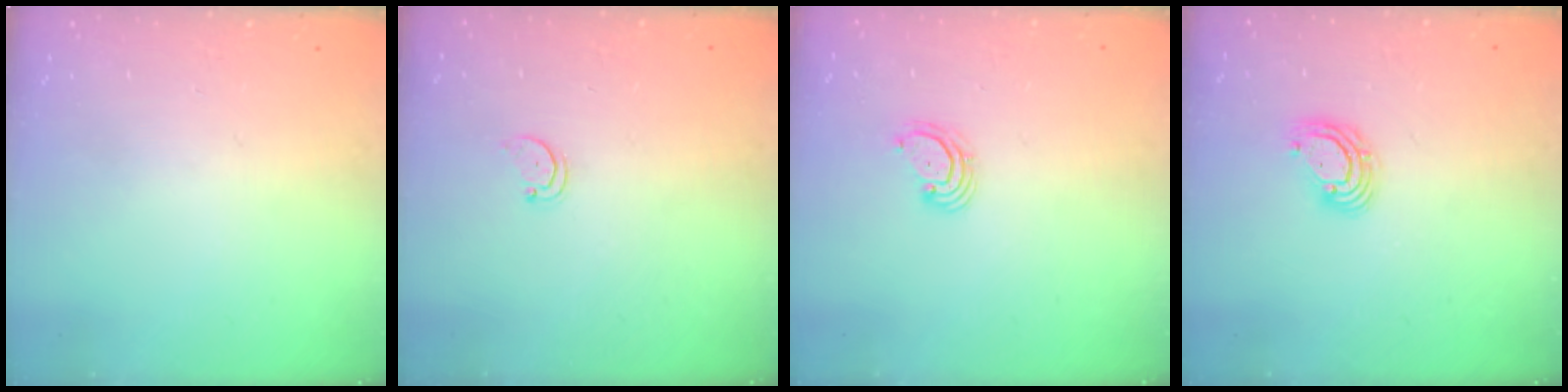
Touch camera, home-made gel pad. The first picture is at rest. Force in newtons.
{"total": 1.5, "press": 1.5, "slide": 0.3}
{"total": 2.8, "press": 2.8, "slide": 0.2}
{"total": 6.4, "press": 6.3, "slide": 1.2}